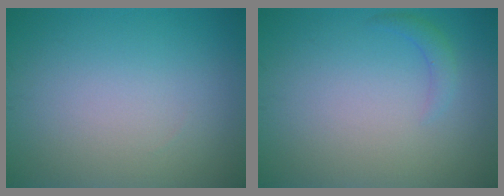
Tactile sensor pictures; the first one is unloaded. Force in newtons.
{"total": 1.2, "press": 1.2, "slide": 0.2}